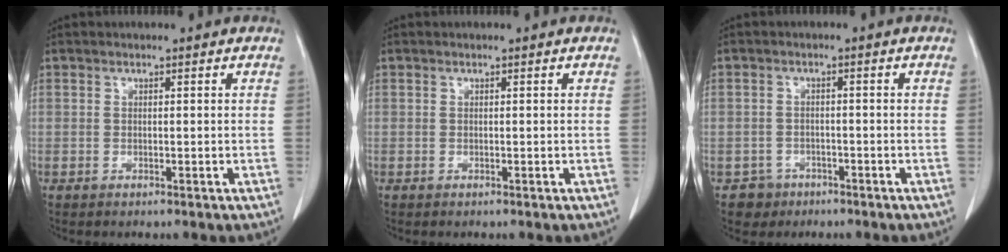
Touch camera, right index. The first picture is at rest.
{"total": 0.0}
{"total": 3.2, "force": [-1.8, 2.6, -0.3], "torque": [0.008, 0.013, -0.029]}